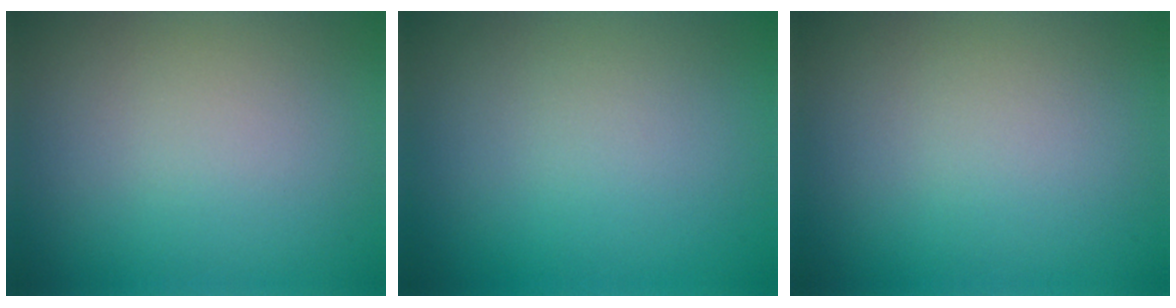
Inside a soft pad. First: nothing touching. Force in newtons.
{"total": 0.0}
{"total": 0.0}